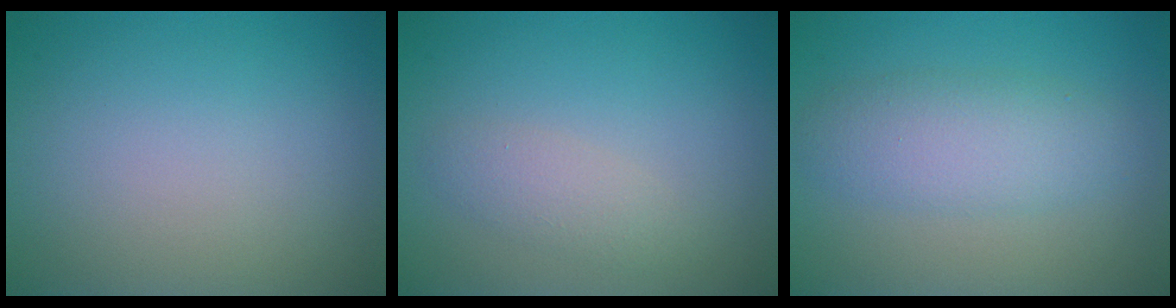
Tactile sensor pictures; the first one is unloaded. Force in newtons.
{"total": 1.8, "press": 1.8, "slide": 0.2}
{"total": 3.9, "press": 3.9, "slide": 0.2}